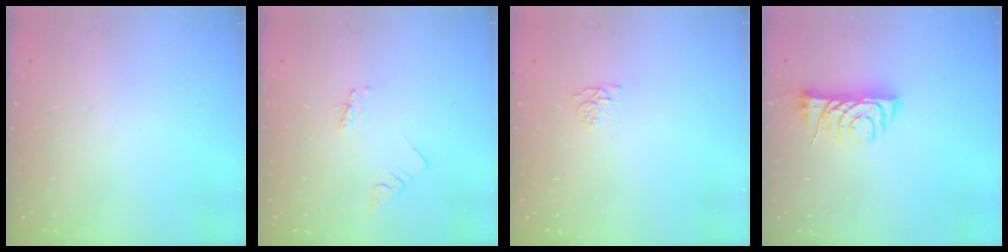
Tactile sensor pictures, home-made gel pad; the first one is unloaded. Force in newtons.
{"total": 1.6, "press": 1.6, "slide": 0.2}
{"total": 4.9, "press": 4.9, "slide": 0.6}
{"total": 7.1, "press": 7.0, "slide": 0.9}